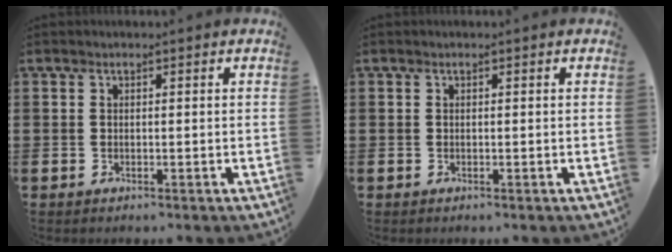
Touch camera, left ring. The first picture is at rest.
{"total": 0.0}